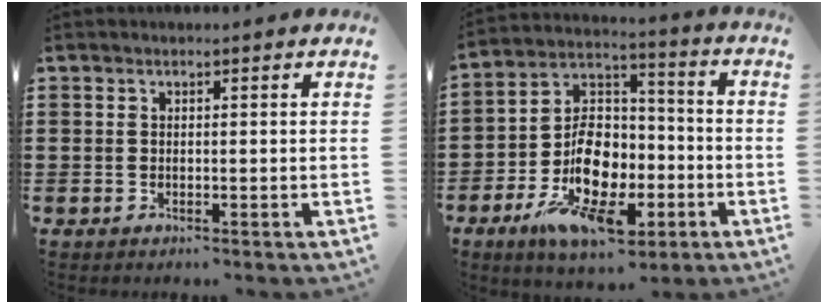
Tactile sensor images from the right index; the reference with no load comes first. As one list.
[{"total": 12.8, "force": [-5.5, 7.9, 8.4], "torque": [-0.162, 0.010, -0.099]}]